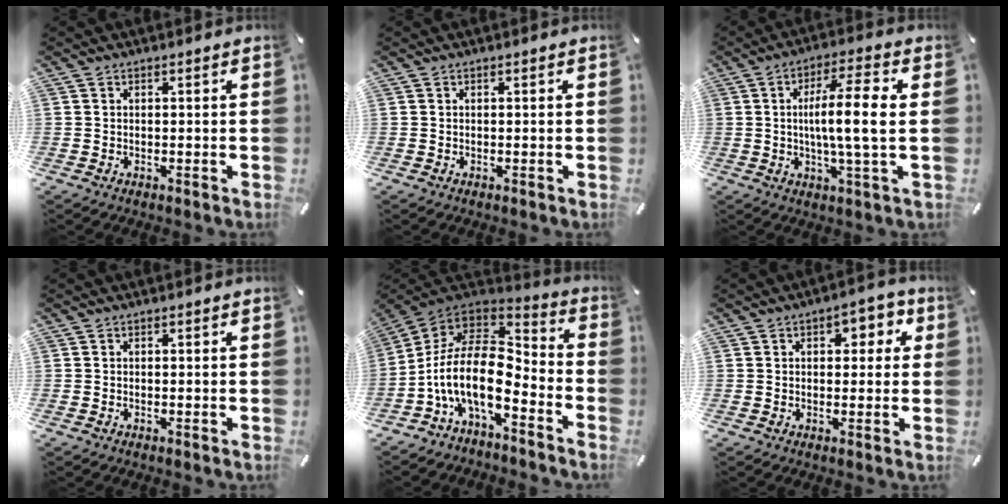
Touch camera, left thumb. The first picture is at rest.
{"total": 0.0}
{"total": 11.8, "force": [0.8, 1.4, 11.7], "torque": [-0.202, 0.003, 0.005]}
{"total": 0.0}
{"total": 16.2, "force": [-5.9, 8.2, 12.6], "torque": [-0.278, -0.001, -0.105]}
{"total": 5.2, "force": [1.5, 3.3, 3.7], "torque": [-0.038, -0.003, 0.016]}